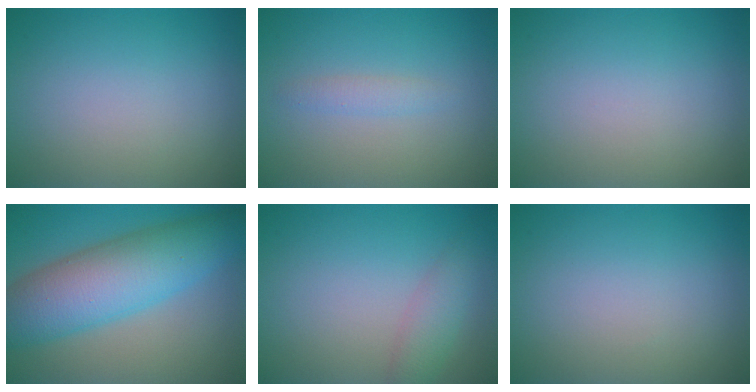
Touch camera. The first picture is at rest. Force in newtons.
{"total": 1.2, "press": 1.2, "slide": 0.0}
{"total": 0.0}
{"total": 9.2, "press": 9.2, "slide": 0.3}
{"total": 2.5, "press": 2.5, "slide": 0.1}
{"total": 0.0}